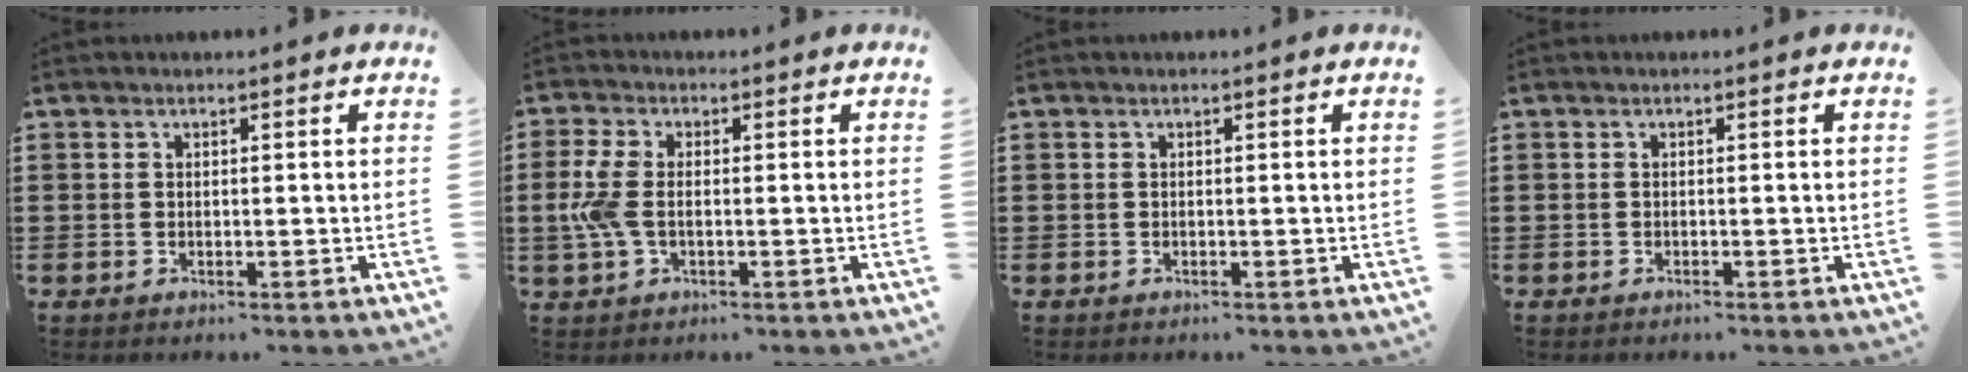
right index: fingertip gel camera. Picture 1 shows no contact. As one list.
[{"total": 5.5, "force": [-0.4, 3.0, 4.6], "torque": [-0.121, -0.006, -0.016]}, {"total": 0.0}, {"total": 0.0}]